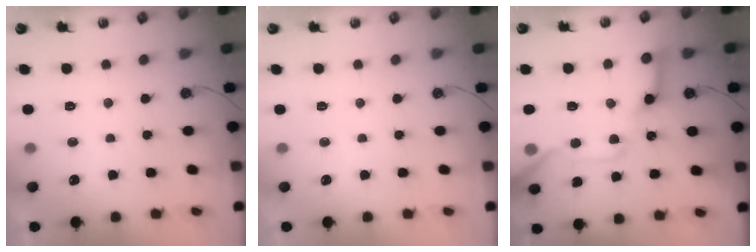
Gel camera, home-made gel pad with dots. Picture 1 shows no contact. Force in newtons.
{"total": 0.0}
{"total": 20.2, "press": 20.1, "slide": 2.4}